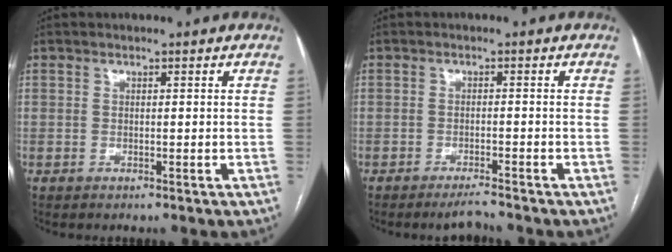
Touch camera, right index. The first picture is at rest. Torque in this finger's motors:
{"motor_torque": [-0.33, 0.02, -0.41, -0.03]}